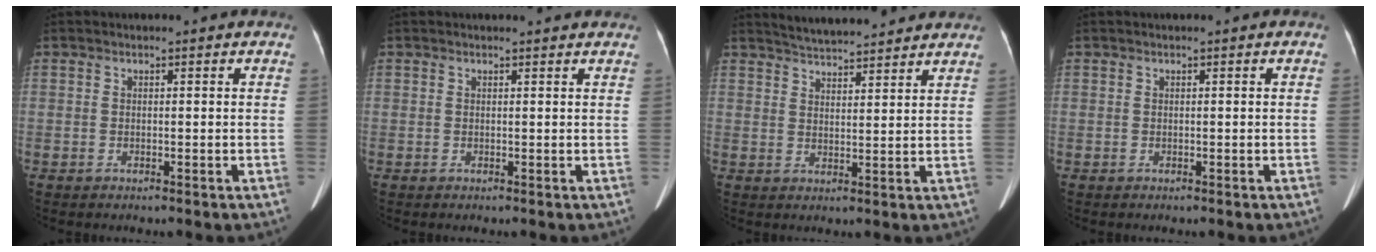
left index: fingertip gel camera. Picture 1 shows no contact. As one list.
[{"total": 2.8, "force": [2.7, 0.2, 0.6], "torque": [-0.011, 0.007, 0.024]}, {"total": 10.6, "force": [10.0, 1.4, 3.4], "torque": [-0.054, 0.022, 0.139]}, {"total": 0.0}]